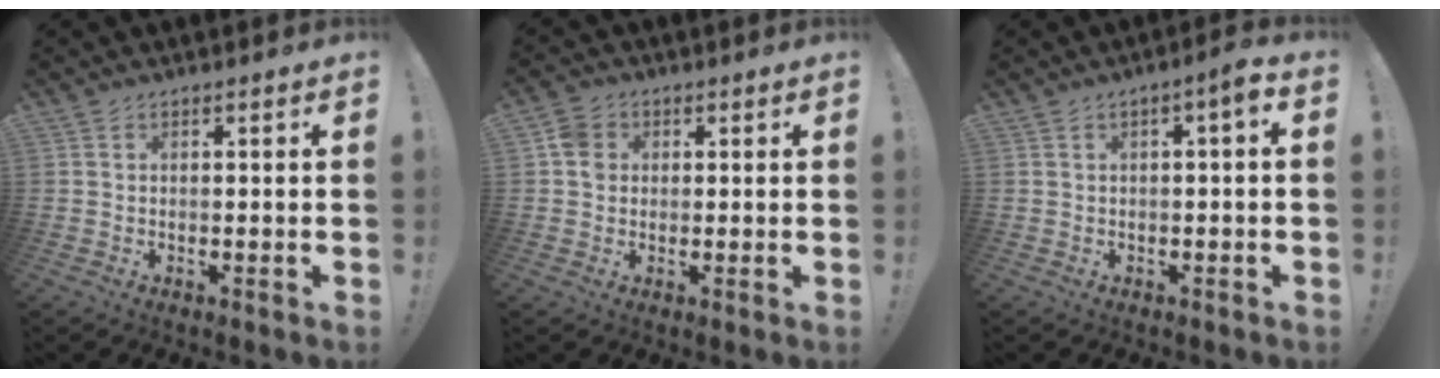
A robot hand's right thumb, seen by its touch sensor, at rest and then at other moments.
{"total": 5.3, "force": [0.8, 4.6, 2.4], "torque": [-0.028, 0.008, 0.017]}
{"total": 3.4, "force": [-0.3, 0.4, 3.4], "torque": [-0.050, 0.003, -0.011]}